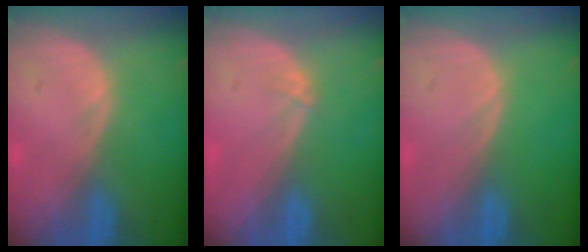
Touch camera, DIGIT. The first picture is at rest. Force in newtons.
{"total": 0.7, "press": 0.6, "slide": 0.3}
{"total": 0.0}